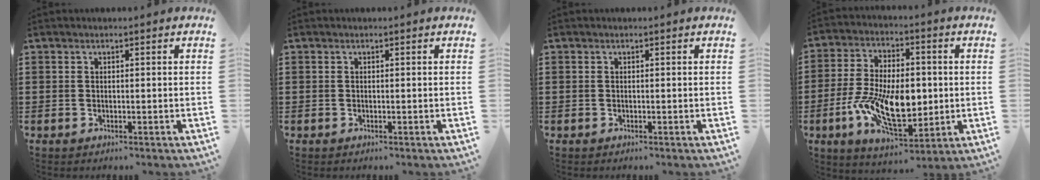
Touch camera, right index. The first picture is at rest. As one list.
[{"total": 0.0}, {"total": 0.0}, {"total": 13.3, "force": [-2.2, 7.1, 11.0], "torque": [-0.215, -0.004, -0.038]}]